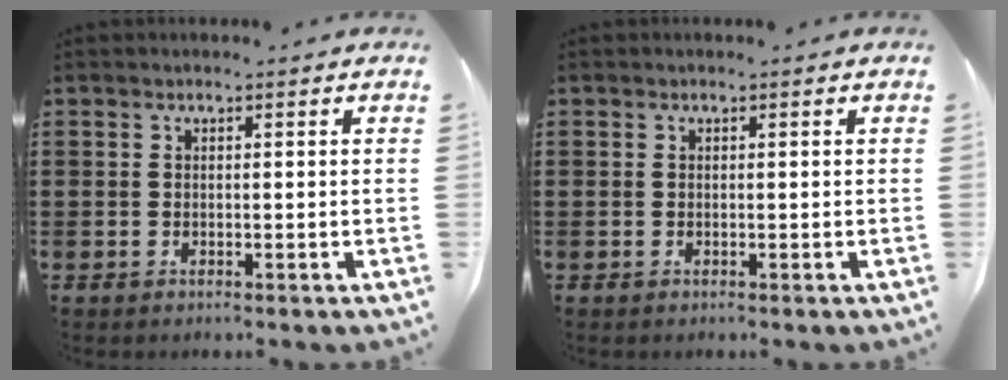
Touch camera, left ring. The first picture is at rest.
{"total": 0.0}